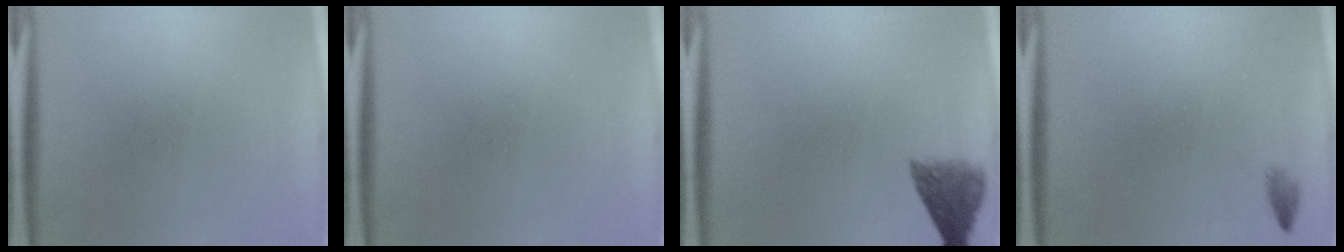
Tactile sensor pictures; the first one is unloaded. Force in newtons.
{"total": 0.0}
{"total": 4.6}
{"total": 0.8}